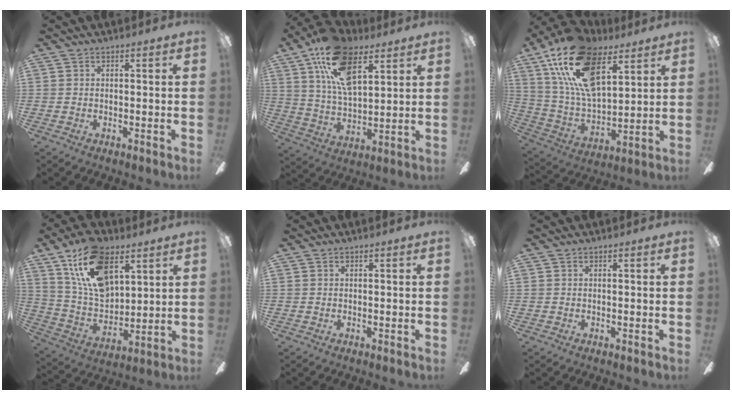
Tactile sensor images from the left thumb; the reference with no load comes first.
{"total": 18.7, "force": [10.1, 9.1, 12.8], "torque": [-0.240, -0.026, 0.180]}
{"total": 22.9, "force": [12.1, 11.5, 15.7], "torque": [-0.315, -0.046, 0.213]}
{"total": 19.3, "force": [10.6, 10.8, 11.9], "torque": [-0.237, -0.032, 0.196]}
{"total": 0.0}
{"total": 0.0}